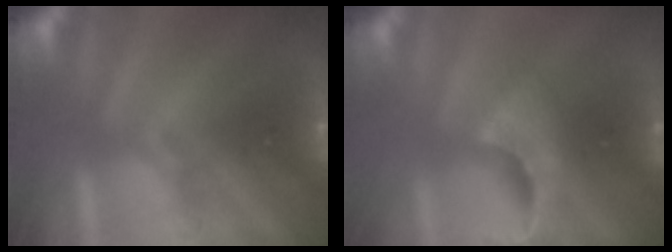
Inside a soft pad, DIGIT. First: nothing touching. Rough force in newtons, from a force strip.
{"total": 5.3}